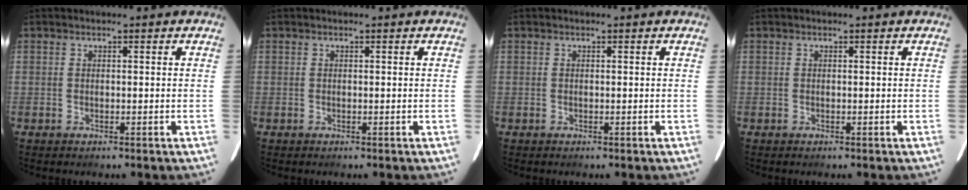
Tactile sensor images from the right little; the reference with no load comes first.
{"total": 0.0}
{"total": 0.0}
{"total": 0.0}